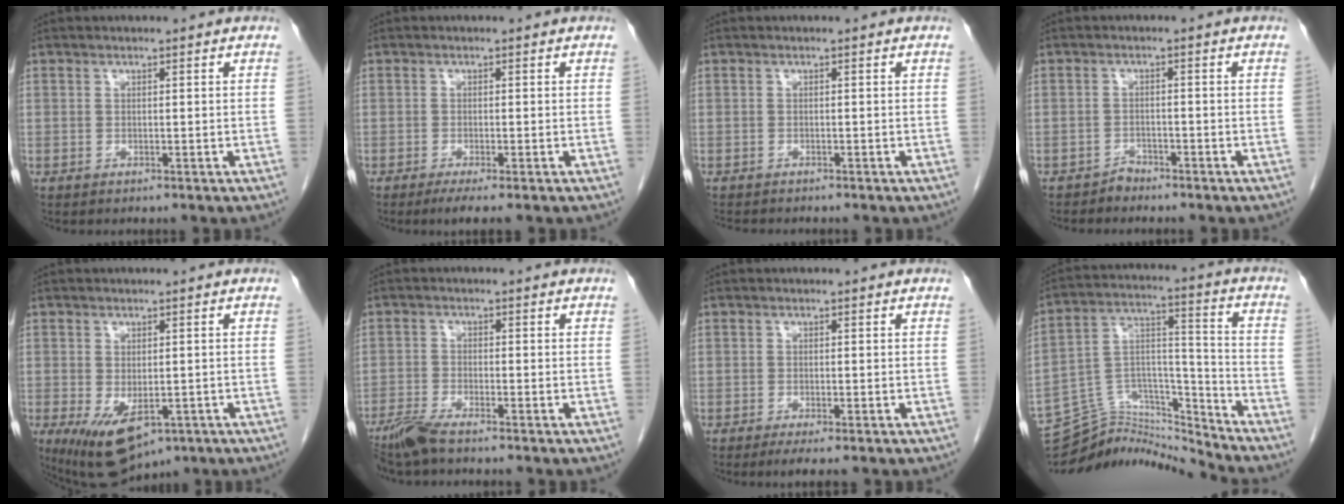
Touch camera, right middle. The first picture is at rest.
{"total": 3.0, "force": [-2.1, 0.1, 2.2], "torque": [-0.031, -0.009, -0.033]}
{"total": 3.5, "force": [-3.2, 0.7, 1.3], "torque": [-0.019, -0.007, -0.045]}
{"total": 1.5, "force": [-1.4, 0.4, -0.3], "torque": [0.009, 0.001, -0.026]}
{"total": 9.3, "force": [-4.4, 4.6, 6.8], "torque": [-0.111, -0.020, -0.058]}
{"total": 4.4, "force": [-3.6, 0.1, 2.4], "torque": [-0.056, -0.014, -0.076]}
{"total": 2.5, "force": [-1.8, 0.0, 1.7], "torque": [-0.024, -0.006, -0.028]}
{"total": 14.4, "force": [-14.4, 0.6, 0.4], "torque": [-0.008, 0.057, -0.256]}